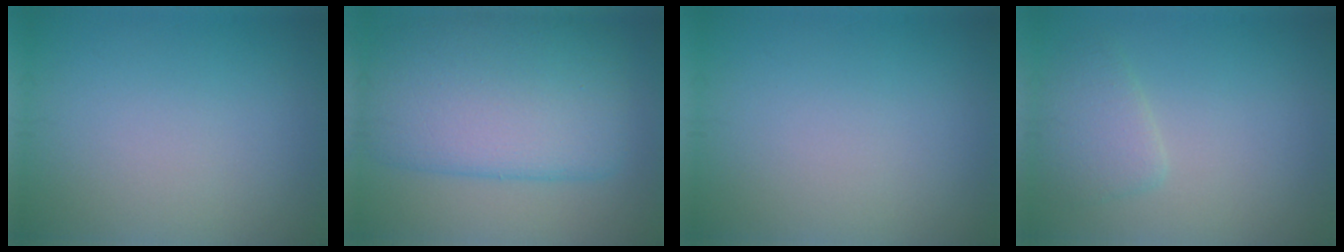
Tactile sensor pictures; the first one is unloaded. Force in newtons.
{"total": 9.8, "press": 9.8, "slide": 0.3}
{"total": 0.0}
{"total": 2.5, "press": 2.5, "slide": 0.2}